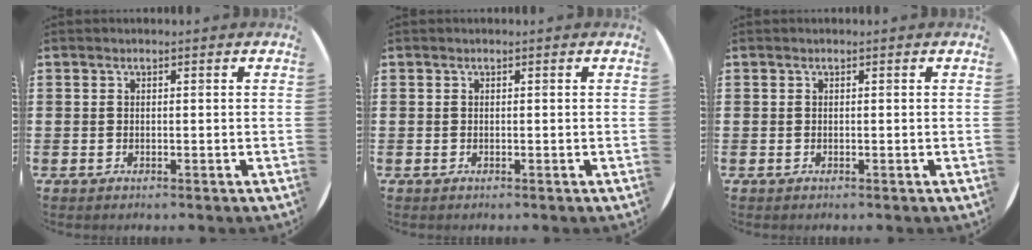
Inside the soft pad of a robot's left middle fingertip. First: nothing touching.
{"total": 0.0}
{"total": 0.0}